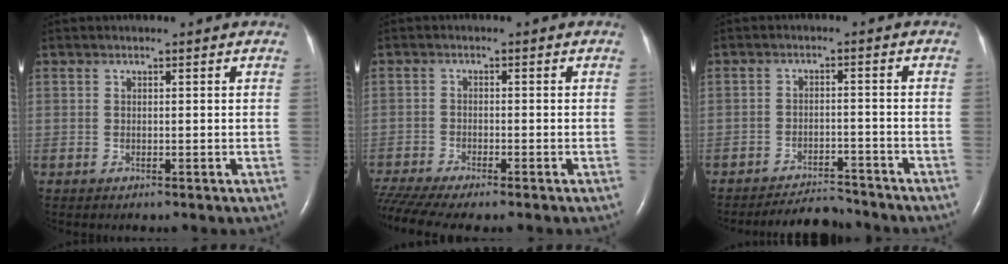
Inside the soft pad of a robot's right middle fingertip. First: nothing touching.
{"total": 8.7, "force": [-7.5, 0.5, 4.4], "torque": [-0.080, -0.011, -0.124]}
{"total": 5.3, "force": [-5.3, 0.6, 0.1], "torque": [-0.006, -0.006, -0.087]}